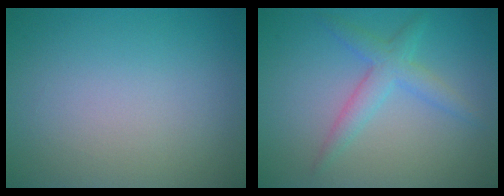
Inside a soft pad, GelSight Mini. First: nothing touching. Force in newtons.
{"total": 2.9, "press": 2.9, "slide": 0.1}